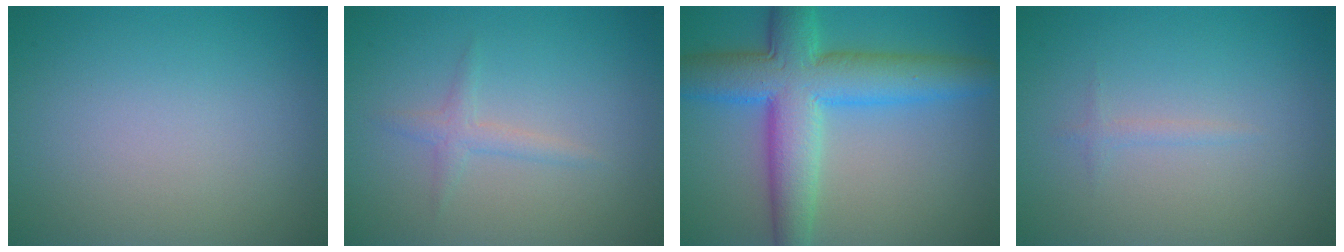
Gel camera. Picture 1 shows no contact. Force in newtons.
{"total": 1.5, "press": 1.5, "slide": 0.0}
{"total": 9.1, "press": 9.1, "slide": 0.4}
{"total": 0.7, "press": 0.7, "slide": 0.0}